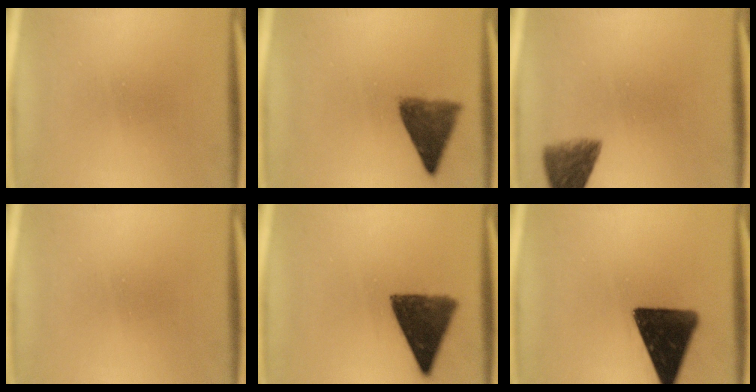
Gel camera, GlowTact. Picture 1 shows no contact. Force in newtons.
{"total": 7.7}
{"total": 5.6}
{"total": 0.0}
{"total": 9.2}
{"total": 15.3}